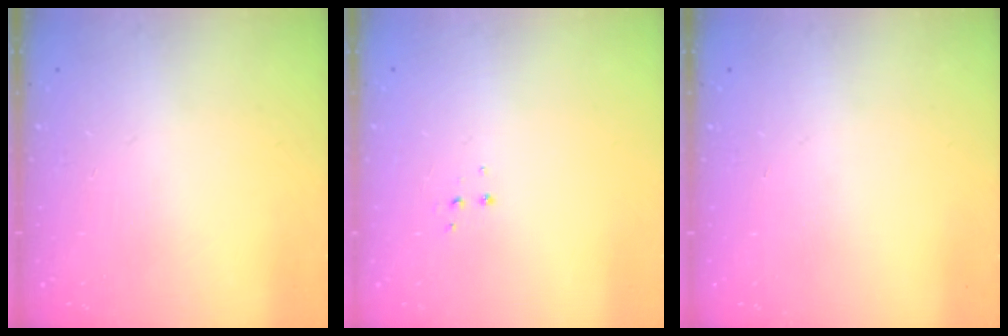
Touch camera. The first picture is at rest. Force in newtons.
{"total": 3.9, "press": 3.9, "slide": 0.5}
{"total": 0.0}